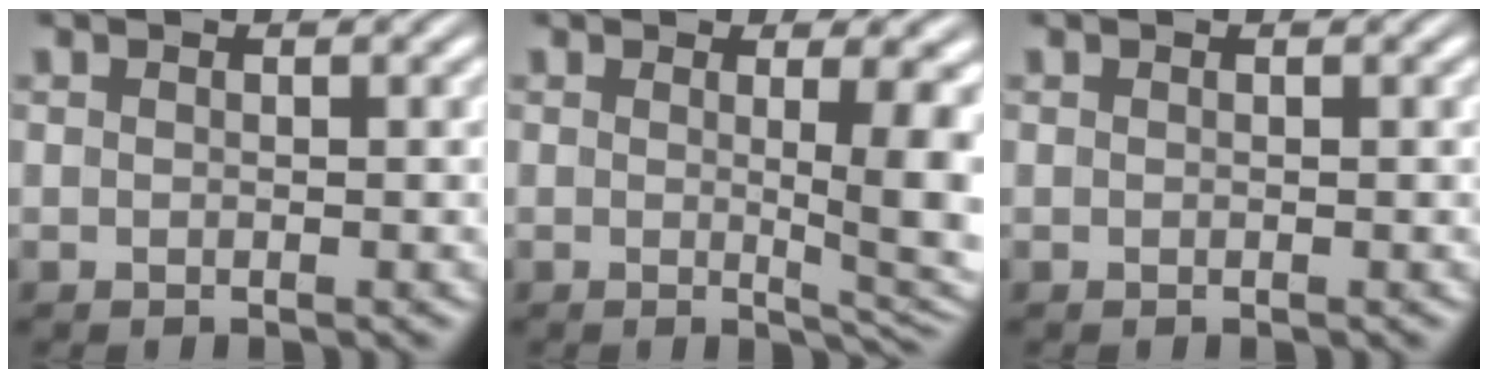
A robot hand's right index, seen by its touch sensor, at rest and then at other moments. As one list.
[{"total": 4.8, "force": [-0.3, 0.7, 4.8], "torque": [-0.060, -0.014, -0.002]}, {"total": 0.0}]